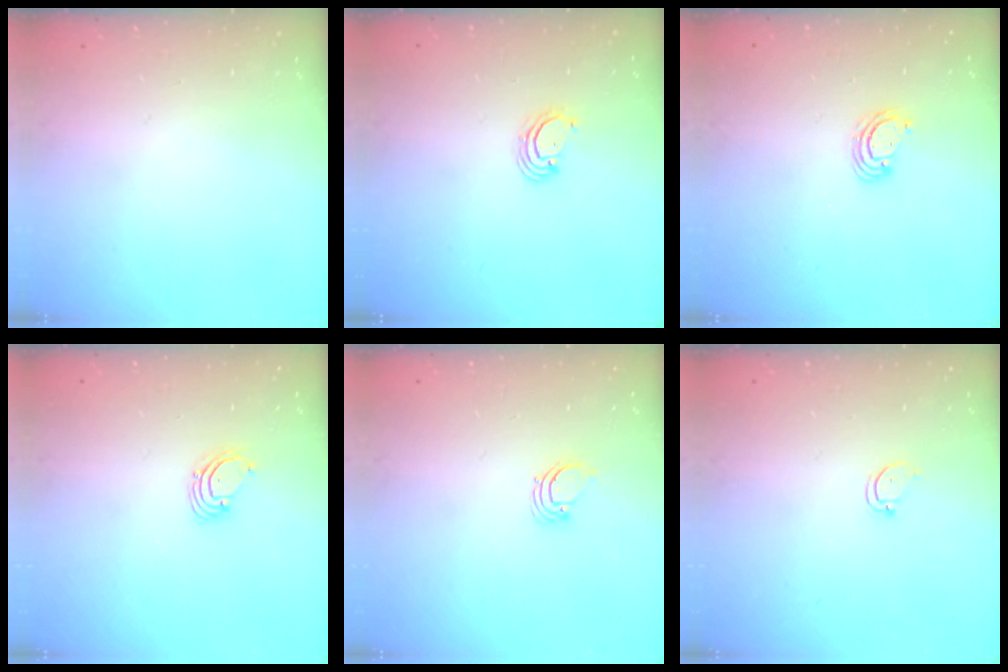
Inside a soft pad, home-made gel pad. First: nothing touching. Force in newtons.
{"total": 2.6, "press": 2.6, "slide": 0.3}
{"total": 2.4, "press": 2.4, "slide": 0.2}
{"total": 1.6, "press": 1.6, "slide": 0.1}
{"total": 1.9, "press": 1.9, "slide": 0.1}
{"total": 2.9, "press": 2.9, "slide": 0.2}